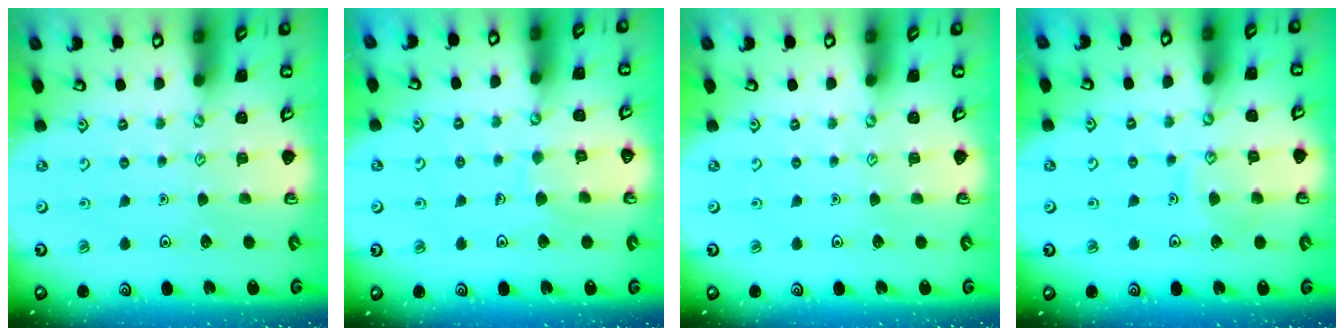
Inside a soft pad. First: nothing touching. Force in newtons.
{"total": 5.9, "press": 5.9, "slide": 0.3}
{"total": 0.0}
{"total": 7.1, "press": 7.1, "slide": 0.6}